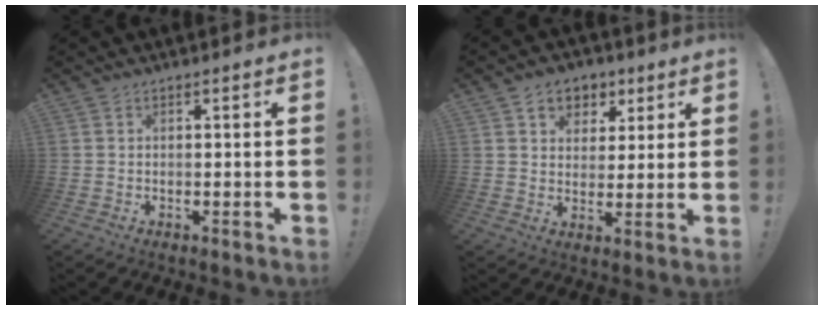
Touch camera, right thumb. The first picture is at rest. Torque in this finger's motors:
{"motor_torque": [0.28, 1.69, 0.25, 0.37, -0.01]}